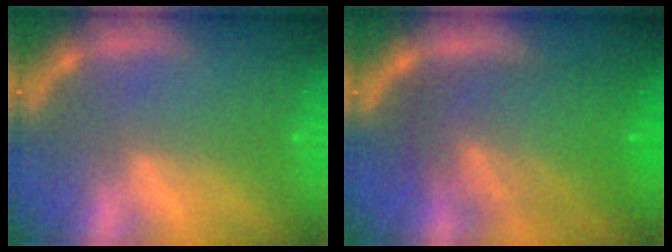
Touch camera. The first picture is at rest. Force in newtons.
{"total": 10.1}